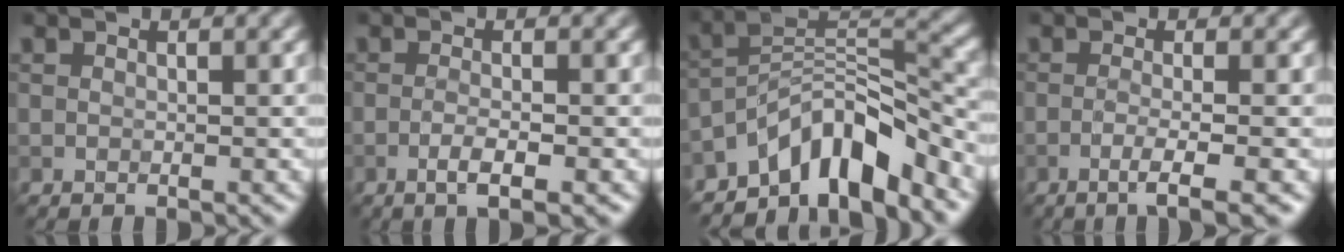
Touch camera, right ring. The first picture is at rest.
{"total": 2.4, "force": [-1.0, 0.5, 2.1], "torque": [-0.036, 0.003, -0.022]}
{"total": 8.3, "force": [-6.1, 2.6, 5.0], "torque": [-0.063, 0.006, -0.119]}
{"total": 3.3, "force": [-1.4, 0.5, 2.9], "torque": [-0.045, 0.001, -0.036]}